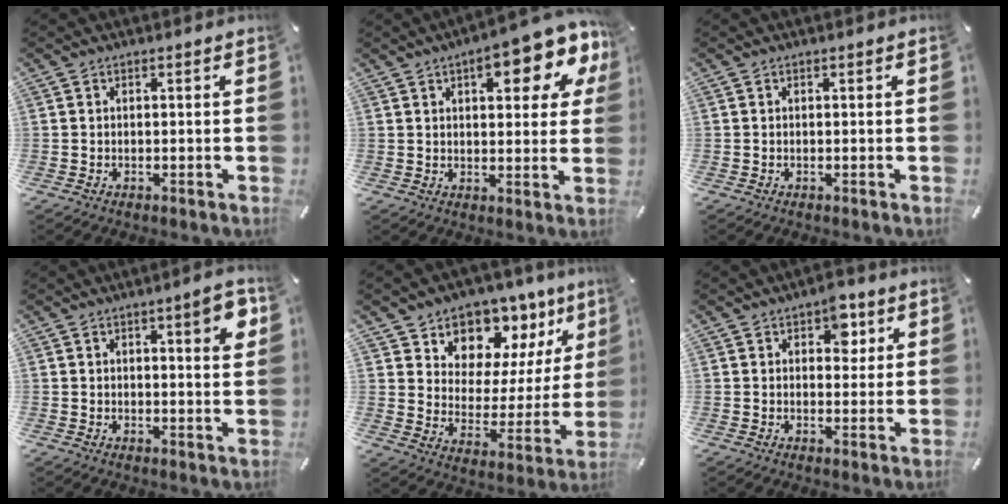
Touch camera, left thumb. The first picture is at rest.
{"total": 13.7, "force": [7.1, 5.7, 10.3], "torque": [-0.134, -0.030, 0.115]}
{"total": 0.0}
{"total": 6.2, "force": [2.6, 2.5, 5.1], "torque": [-0.060, -0.005, 0.036]}
{"total": 9.9, "force": [7.2, 6.7, 0.3], "torque": [-0.005, -0.093, 0.130]}
{"total": 6.0, "force": [2.8, 3.9, 3.6], "torque": [-0.024, -0.011, 0.038]}